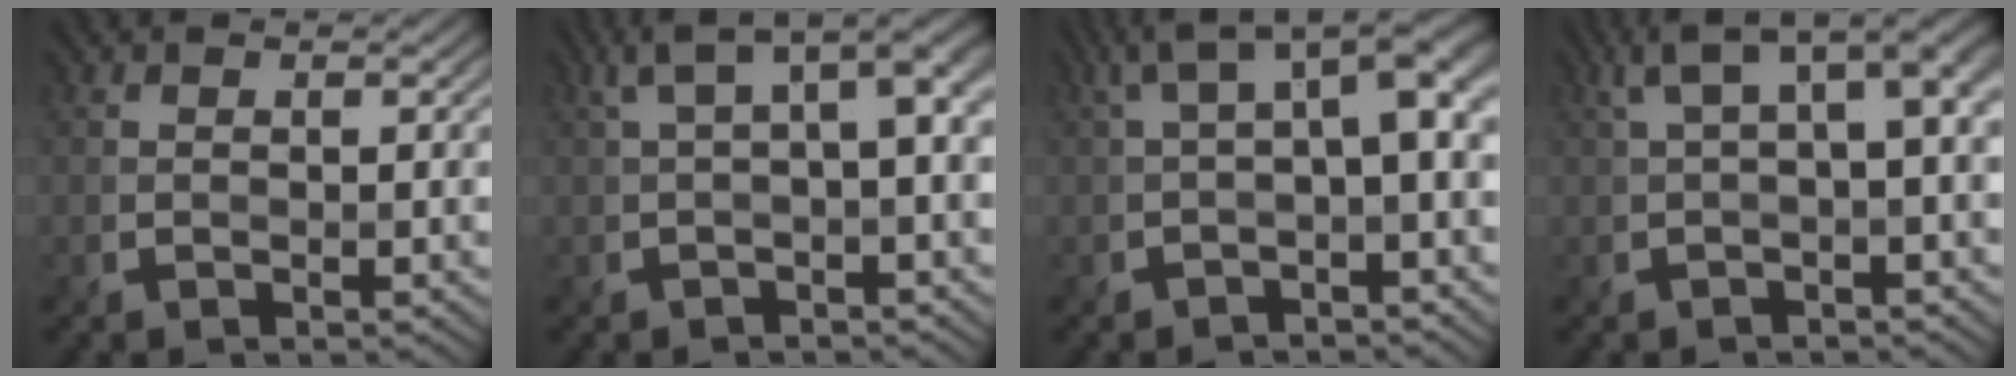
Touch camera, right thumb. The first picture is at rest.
{"total": 5.6, "force": [1.4, 1.5, 5.3], "torque": [-0.083, 0.020, 0.023]}
{"total": 6.5, "force": [0.8, 1.9, 6.2], "torque": [-0.099, 0.015, 0.013]}
{"total": 6.4, "force": [1.7, 1.9, 5.9], "torque": [-0.088, 0.026, 0.030]}